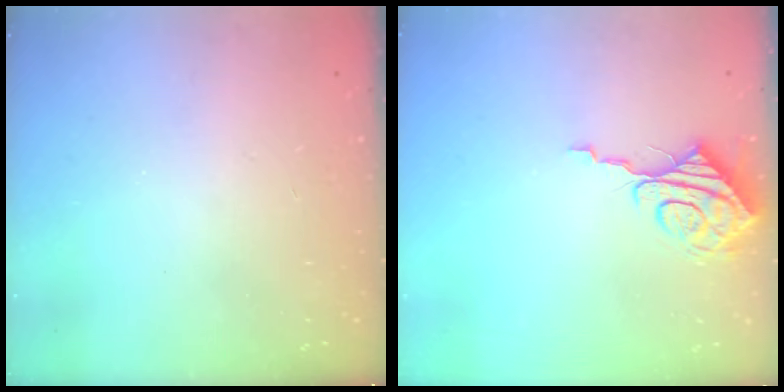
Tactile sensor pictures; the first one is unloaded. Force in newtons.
{"total": 11.6, "press": 11.5, "slide": 1.1}